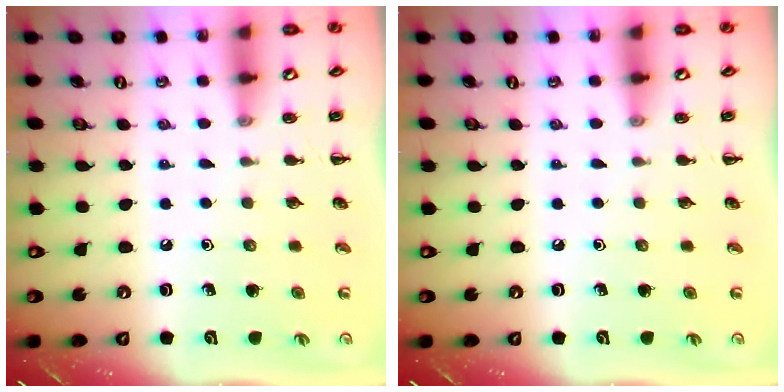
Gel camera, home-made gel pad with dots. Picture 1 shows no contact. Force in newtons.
{"total": 0.0}